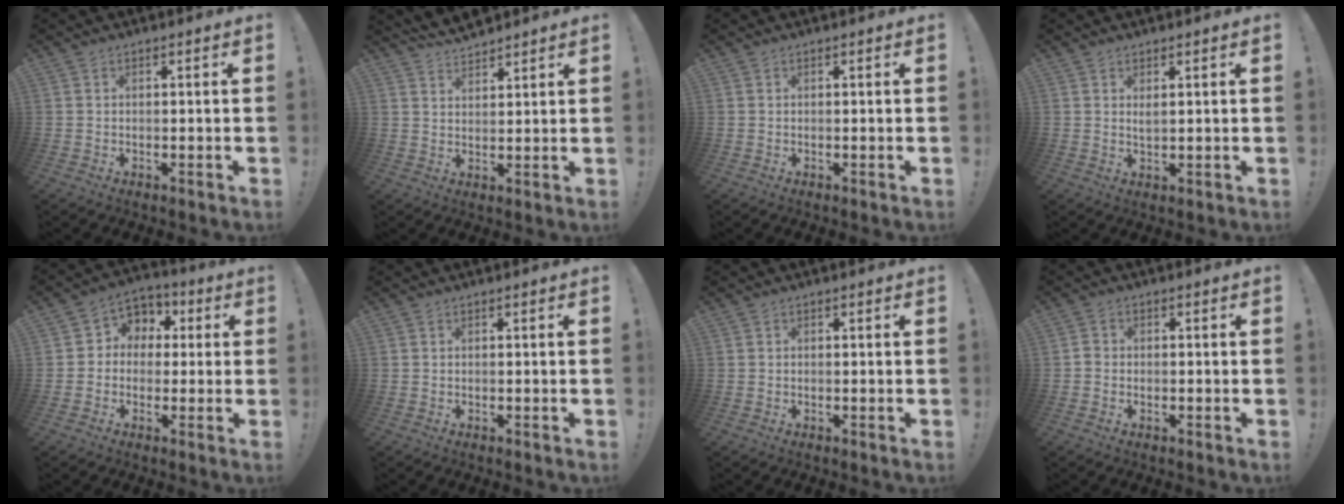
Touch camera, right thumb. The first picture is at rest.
{"total": 6.0, "force": [5.5, 1.9, 1.5], "torque": [-0.031, -0.033, 0.105]}
{"total": 0.0}
{"total": 2.0, "force": [1.3, 0.5, 1.4], "torque": [-0.014, -0.007, 0.020]}
{"total": 6.7, "force": [-0.6, 6.3, 1.9], "torque": [-0.027, 0.011, -0.005]}
{"total": 0.0}
{"total": 0.0}
{"total": 1.4, "force": [-0.6, 1.0, 0.8], "torque": [-0.013, 0.005, -0.010]}